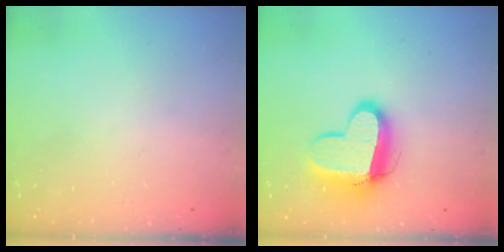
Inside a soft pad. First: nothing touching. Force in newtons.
{"total": 12.9, "press": 12.8, "slide": 1.4}